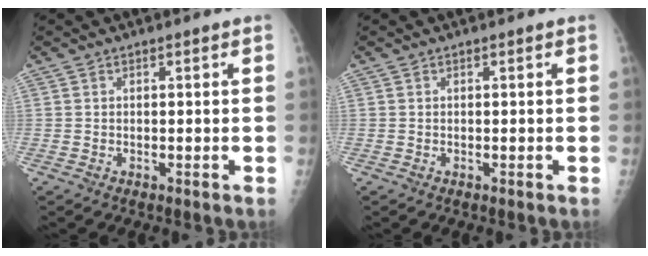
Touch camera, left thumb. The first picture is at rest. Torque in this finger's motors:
{"motor_torque": [0.00, 0.00, -0.03, -0.03, 0.00]}